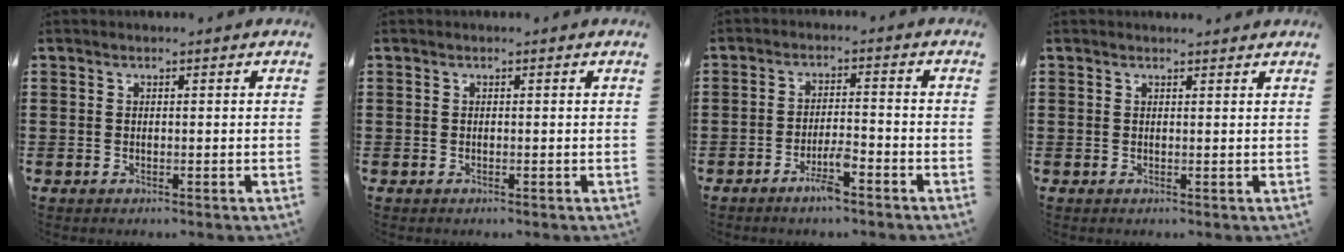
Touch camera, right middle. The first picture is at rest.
{"total": 0.0}
{"total": 4.5, "force": [-3.0, 0.7, 3.2], "torque": [-0.067, -0.001, -0.057]}
{"total": 0.8, "force": [0.8, 0.1, 0.1], "torque": [0.004, -0.004, 0.012]}